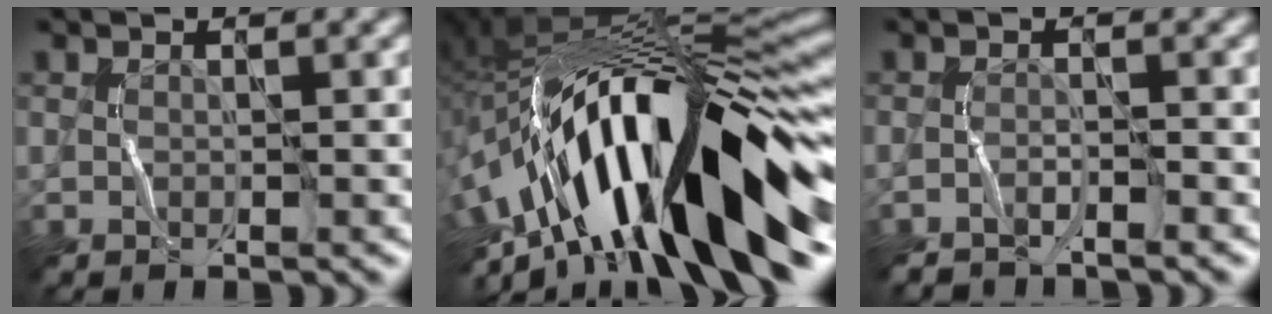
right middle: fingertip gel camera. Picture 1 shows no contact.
{"total": 16.2, "force": [-5.2, 5.4, 14.3], "torque": [-0.243, 0.028, -0.095]}
{"total": 1.6, "force": [-1.6, 0.1, 0.5], "torque": [-0.010, -0.001, -0.032]}